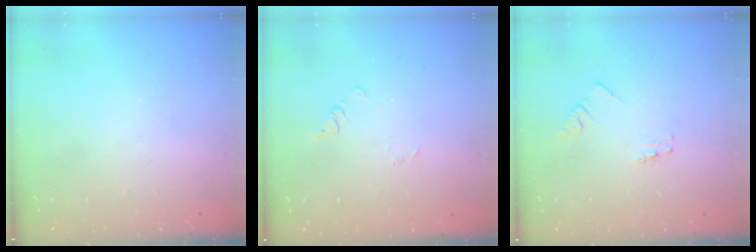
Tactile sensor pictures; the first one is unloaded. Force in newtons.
{"total": 2.4, "press": 2.4, "slide": 0.3}
{"total": 0.7, "press": 0.7, "slide": 0.1}